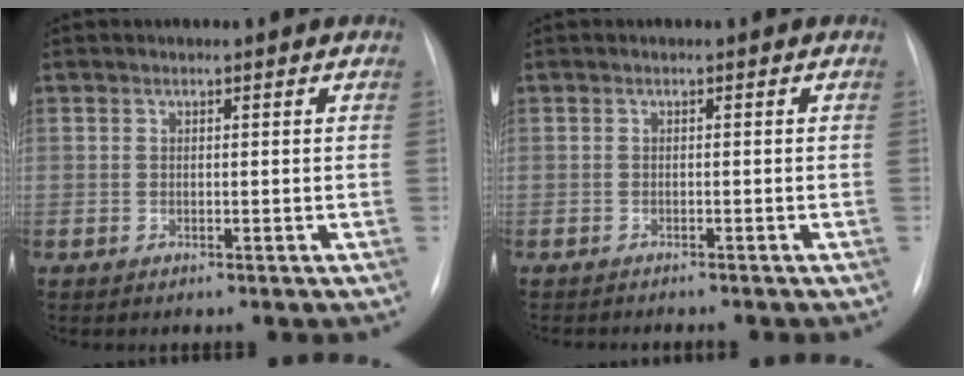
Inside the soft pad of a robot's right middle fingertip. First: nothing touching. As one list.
[{"total": 3.9, "force": [-3.5, 0.5, 1.7], "torque": [-0.021, -0.008, -0.040]}]